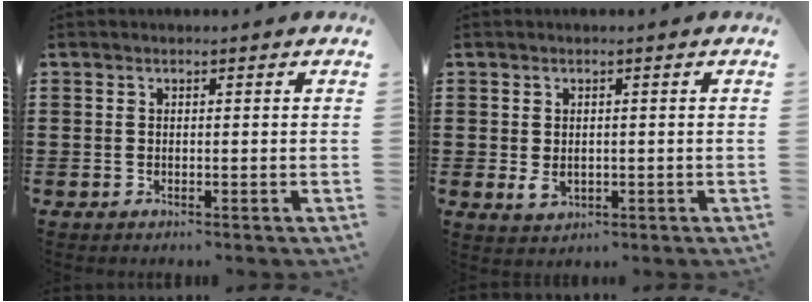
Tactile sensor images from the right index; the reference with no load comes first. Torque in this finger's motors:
{"motor_torque": [0.76, 0.86, 0.11, 0.03]}